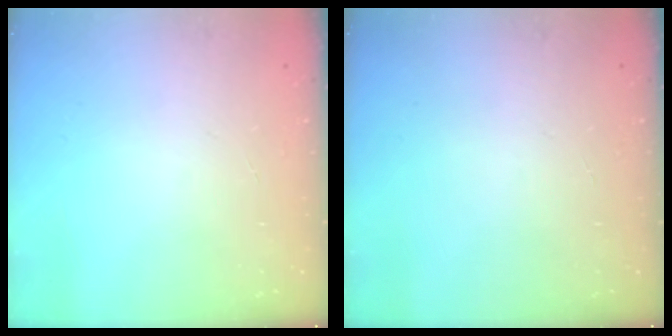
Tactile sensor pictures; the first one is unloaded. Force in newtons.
{"total": 0.0}